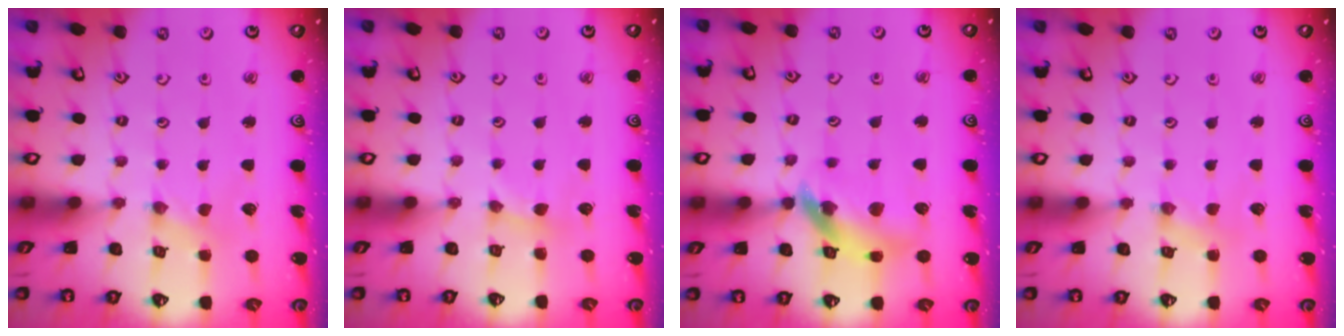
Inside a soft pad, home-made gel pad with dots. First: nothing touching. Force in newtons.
{"total": 1.9, "press": 1.8, "slide": 0.4}
{"total": 13.8, "press": 13.7, "slide": 1.7}
{"total": 1.3, "press": 1.2, "slide": 0.2}